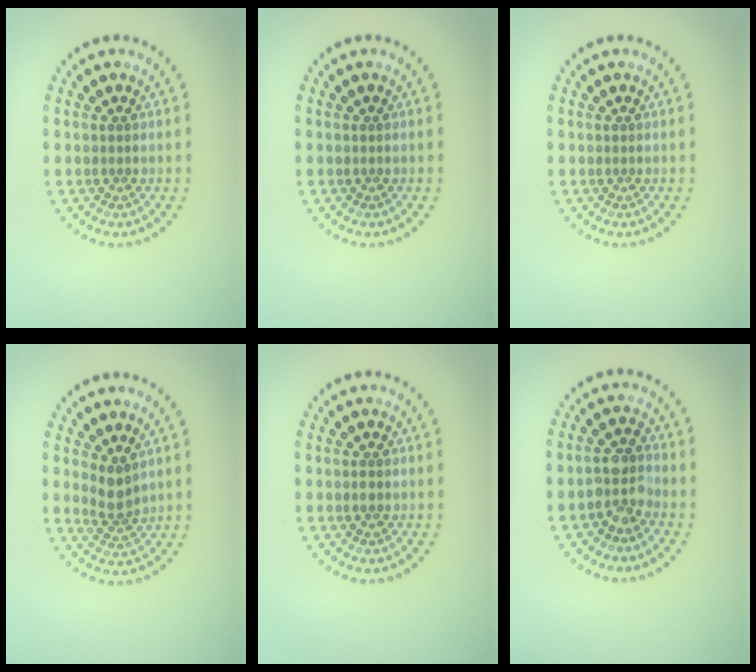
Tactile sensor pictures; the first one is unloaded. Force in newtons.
{"total": 0.0}
{"total": 0.0}
{"total": 2.5, "press": 1.9, "slide": 1.6}
{"total": 0.9, "press": 0.9, "slide": 0.0}
{"total": 2.4, "press": 2.2, "slide": 1.1}